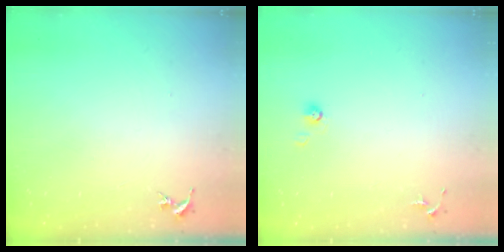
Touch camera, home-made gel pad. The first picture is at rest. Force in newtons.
{"total": 3.8, "press": 3.3, "slide": 1.8}